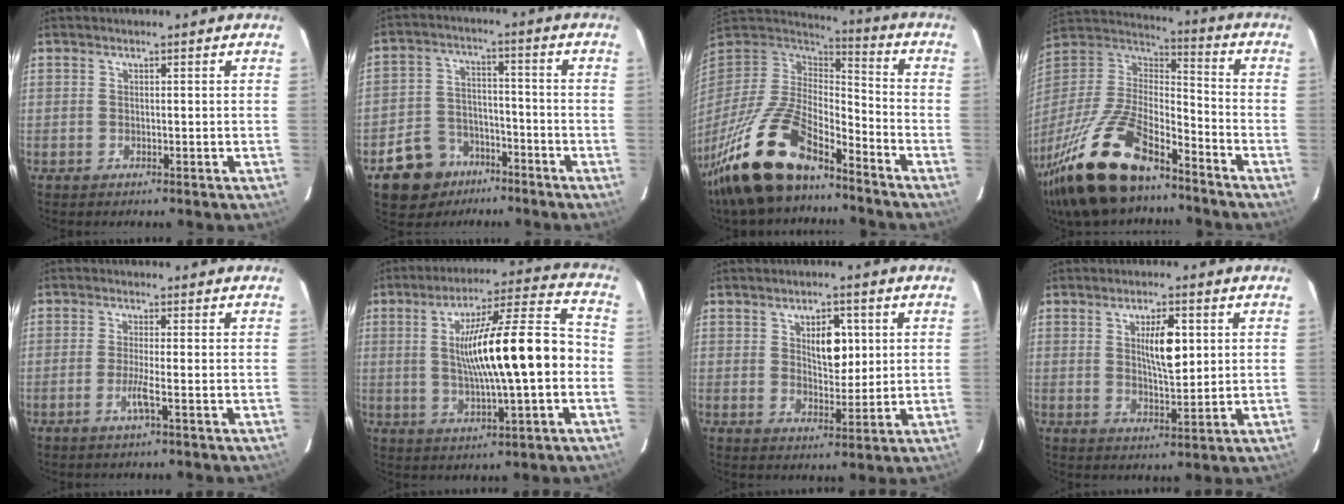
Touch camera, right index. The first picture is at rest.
{"total": 9.2, "force": [-5.7, 6.7, 2.8], "torque": [-0.057, 0.016, -0.091]}
{"total": 19.6, "force": [-14.2, 6.2, 12.0], "torque": [-0.260, -0.016, -0.268]}
{"total": 21.7, "force": [-15.3, 6.9, 13.8], "torque": [-0.307, -0.021, -0.286]}
{"total": 2.6, "force": [-1.0, -0.4, 2.3], "torque": [-0.050, -0.005, -0.023]}
{"total": 16.9, "force": [-0.7, 1.6, 16.8], "torque": [-0.273, 0.021, -0.010]}
{"total": 6.0, "force": [1.8, 2.9, 4.9], "torque": [-0.076, 0.004, 0.035]}
{"total": 6.5, "force": [1.7, 1.7, 6.0], "torque": [-0.103, 0.001, 0.033]}